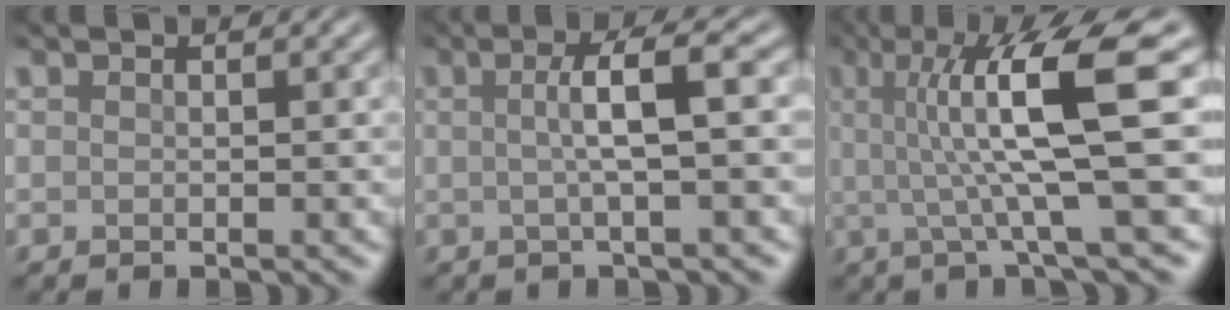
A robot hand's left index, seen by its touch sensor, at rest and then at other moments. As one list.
[{"total": 4.0, "force": [0.2, 0.7, 3.9], "torque": [-0.065, 0.006, 0.001]}, {"total": 10.0, "force": [1.5, 1.7, 9.7], "torque": [-0.133, 0.001, 0.025]}]